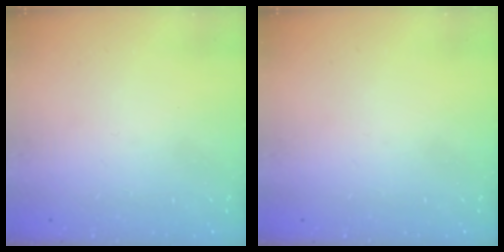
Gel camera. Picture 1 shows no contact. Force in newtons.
{"total": 0.0}